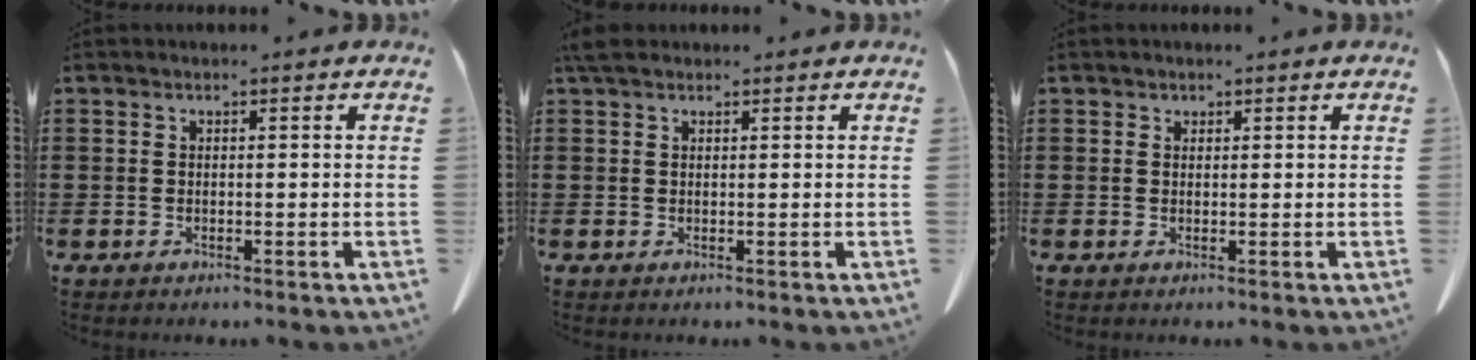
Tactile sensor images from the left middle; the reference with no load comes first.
{"total": 2.0, "force": [1.5, 0.9, 0.9], "torque": [-0.024, 0.007, 0.028]}
{"total": 0.6, "force": [0.4, 0.4, 0.0], "torque": [-0.002, 0.001, 0.008]}